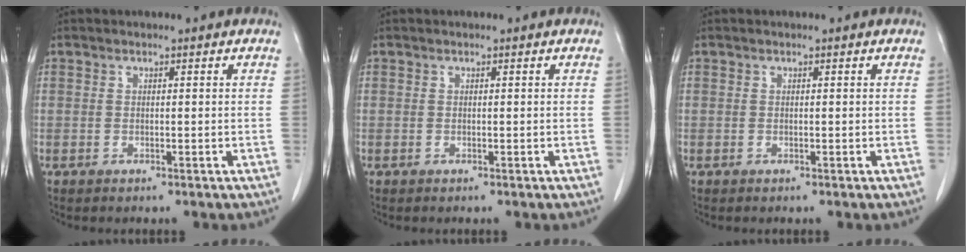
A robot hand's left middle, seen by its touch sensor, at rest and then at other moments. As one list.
[{"total": 0.0}, {"total": 0.0}]